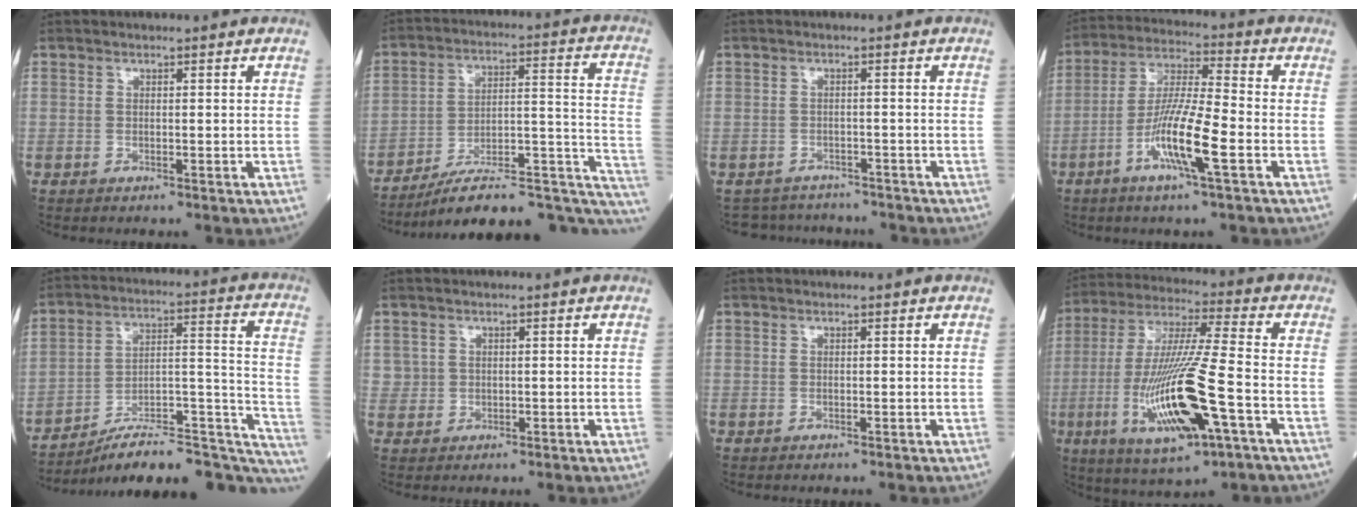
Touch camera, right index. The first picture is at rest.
{"total": 20.8, "force": [-15.6, 6.0, 12.5], "torque": [-0.101, 0.062, -0.218]}
{"total": 5.5, "force": [-5.0, 2.2, -0.7], "torque": [0.015, 0.017, -0.070]}
{"total": 11.2, "force": [-4.2, 0.5, 10.4], "torque": [-0.203, -0.007, -0.084]}
{"total": 24.5, "force": [-21.0, 5.5, 11.4], "torque": [-0.090, 0.051, -0.299]}
{"total": 1.8, "force": [0.6, 1.7, 0.0], "torque": [0.015, 0.004, 0.006]}
{"total": 0.0}
{"total": 18.8, "force": [-5.8, 2.0, 17.8], "torque": [-0.375, -0.023, -0.099]}